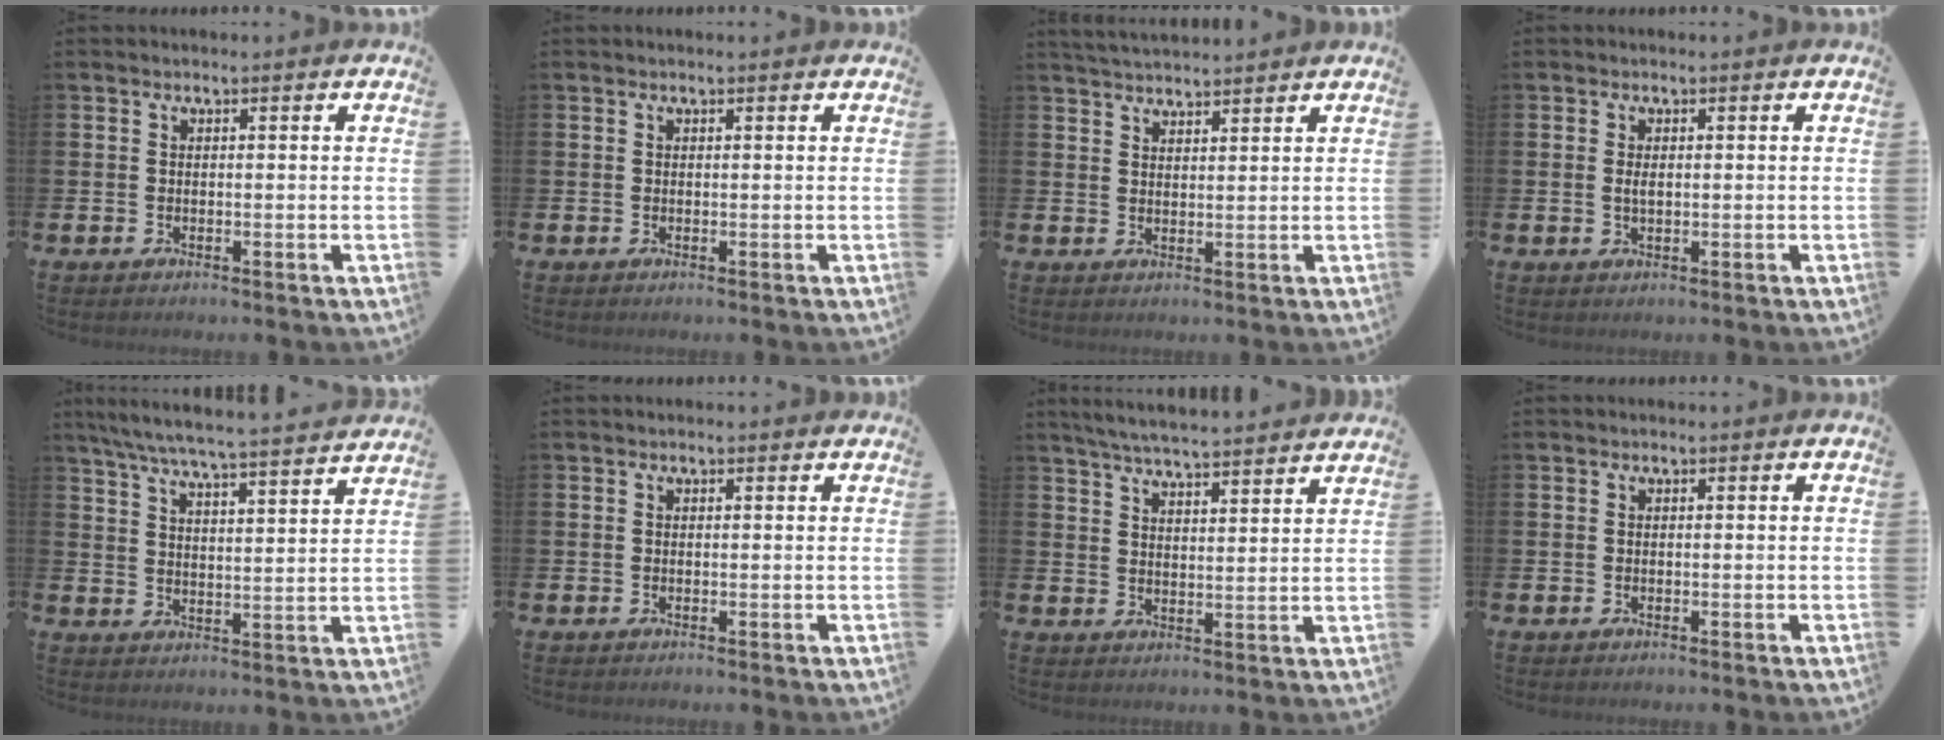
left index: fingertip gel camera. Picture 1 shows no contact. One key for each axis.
{"total": 0.0}
{"total": 3.3, "fx": 3.3, "fy": 0.1, "fz": 0.2, "tx": -0.009, "ty": -0.015, "tz": 0.060}
{"total": 1.1, "fx": 0.2, "fy": 0.5, "fz": 1.0, "tx": -0.015, "ty": 0.002, "tz": 0.001}
{"total": 6.9, "fx": 6.5, "fy": -0.1, "fz": 2.4, "tx": -0.069, "ty": -0.043, "tz": 0.113}
{"total": 0.0}
{"total": 5.6, "fx": 5.5, "fy": -0.1, "fz": 1.0, "tx": -0.032, "ty": -0.035, "tz": 0.096}
{"total": 0.0}